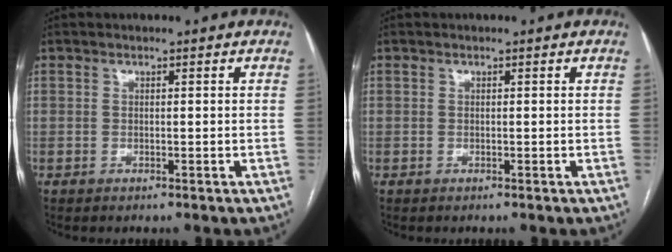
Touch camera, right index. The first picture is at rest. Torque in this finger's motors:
{"motor_torque": [0.00, 0.00, 0.00, -0.01]}